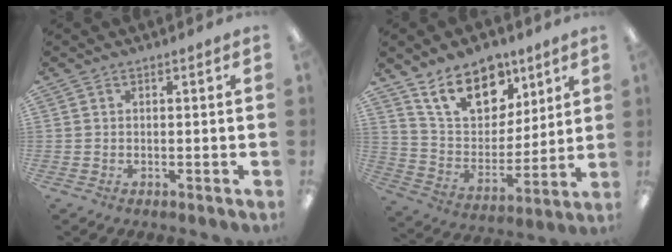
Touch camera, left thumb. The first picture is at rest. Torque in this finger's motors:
{"motor_torque": [0.35, 0.40, 1.24, -1.32, 0.11]}